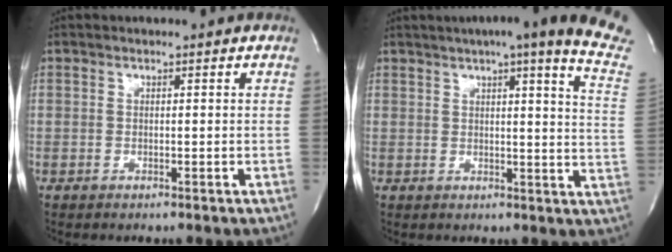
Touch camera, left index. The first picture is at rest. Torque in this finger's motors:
{"motor_torque": [0.00, -0.23, 0.47, 0.09]}